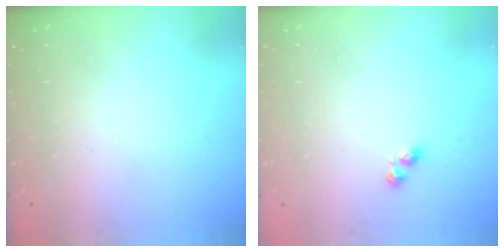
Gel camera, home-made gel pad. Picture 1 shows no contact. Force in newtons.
{"total": 3.2, "press": 3.1, "slide": 0.4}